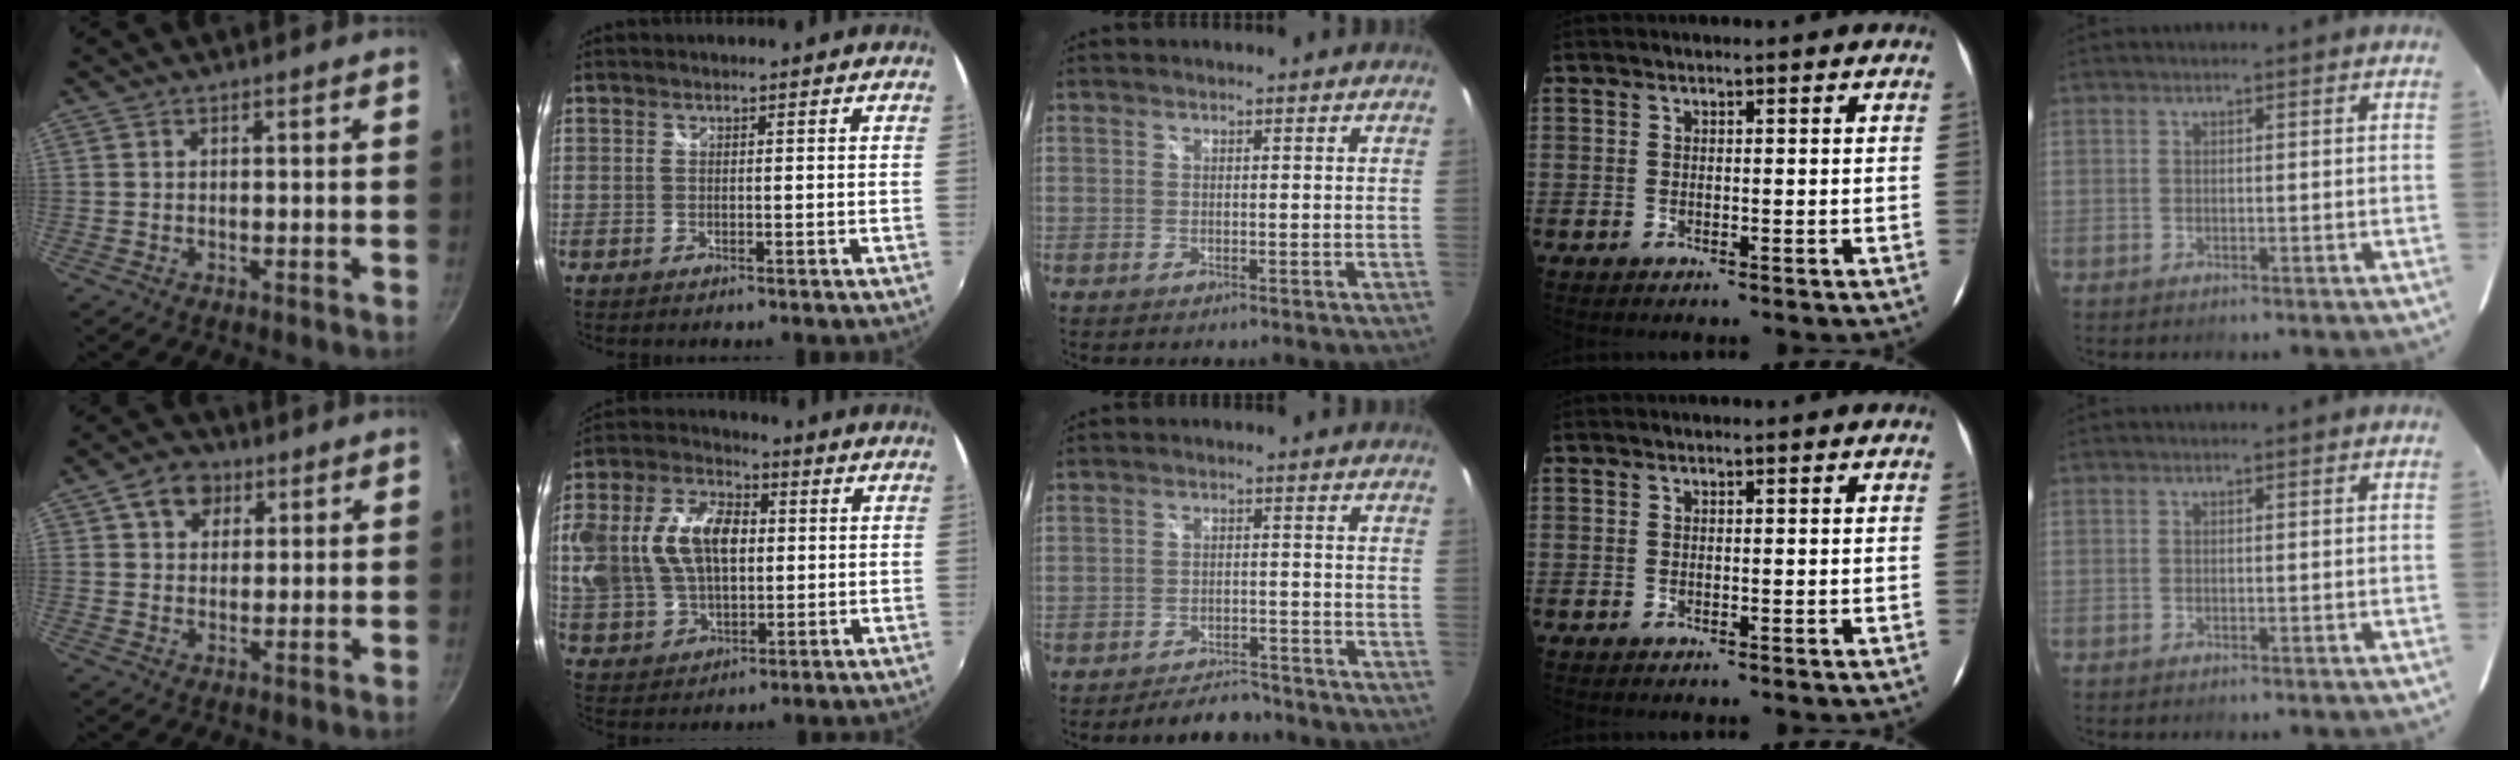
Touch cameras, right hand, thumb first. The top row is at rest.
{"thumb": {"total": 6.7, "force": [3.0, 5.1, 3.0], "torque": [-0.024, -0.001, 0.041]}, "index": {"total": 20.2, "force": [2.9, 13.0, 15.3], "torque": [-0.341, 0.029, 0.058]}, "middle": {"total": 6.4, "force": [-5.8, 2.1, 1.5], "torque": [-0.041, 0.008, -0.079]}}